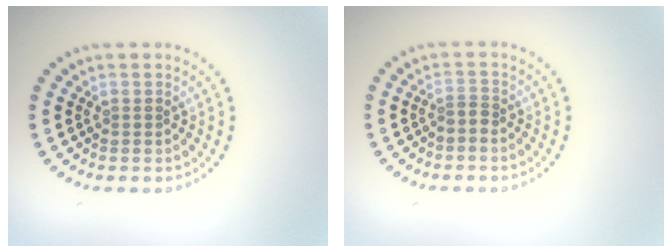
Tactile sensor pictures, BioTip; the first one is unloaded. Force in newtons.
{"total": 0.8, "press": 0.5, "slide": 0.6}